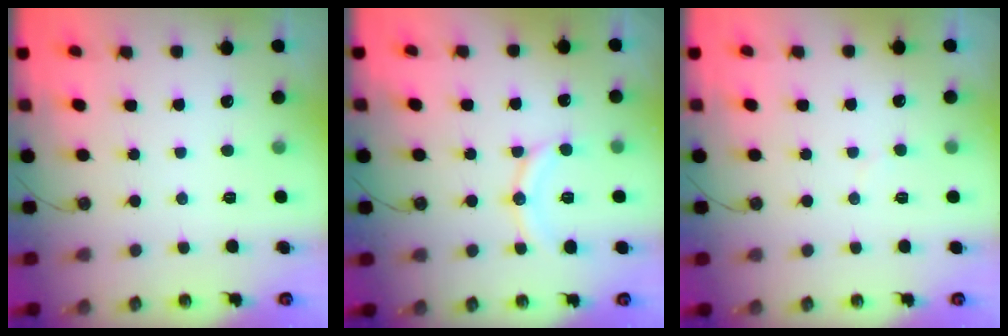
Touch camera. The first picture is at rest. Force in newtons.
{"total": 11.8, "press": 11.7, "slide": 1.2}
{"total": 3.4, "press": 3.3, "slide": 0.4}